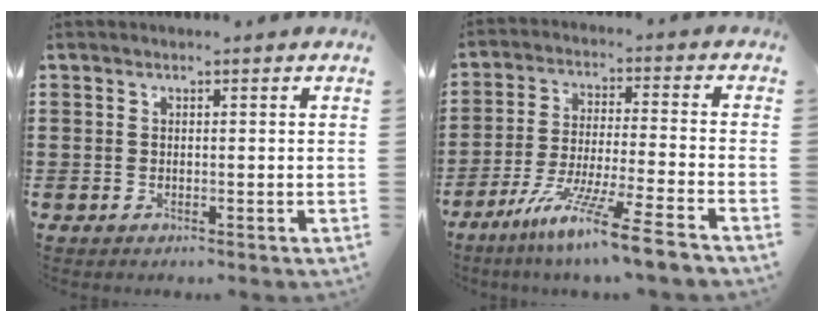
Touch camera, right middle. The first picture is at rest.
{"total": 10.1, "force": [-8.0, -0.8, 6.1], "torque": [-0.120, -0.008, -0.159]}